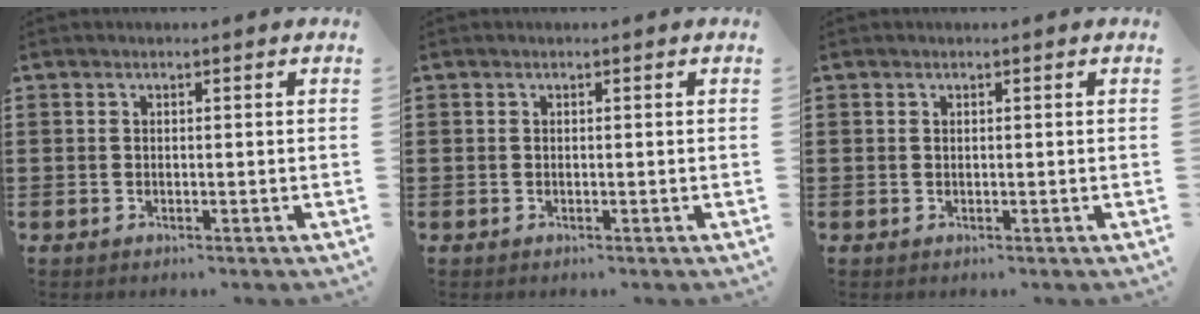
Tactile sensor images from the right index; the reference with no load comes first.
{"total": 0.0}
{"total": 0.0}